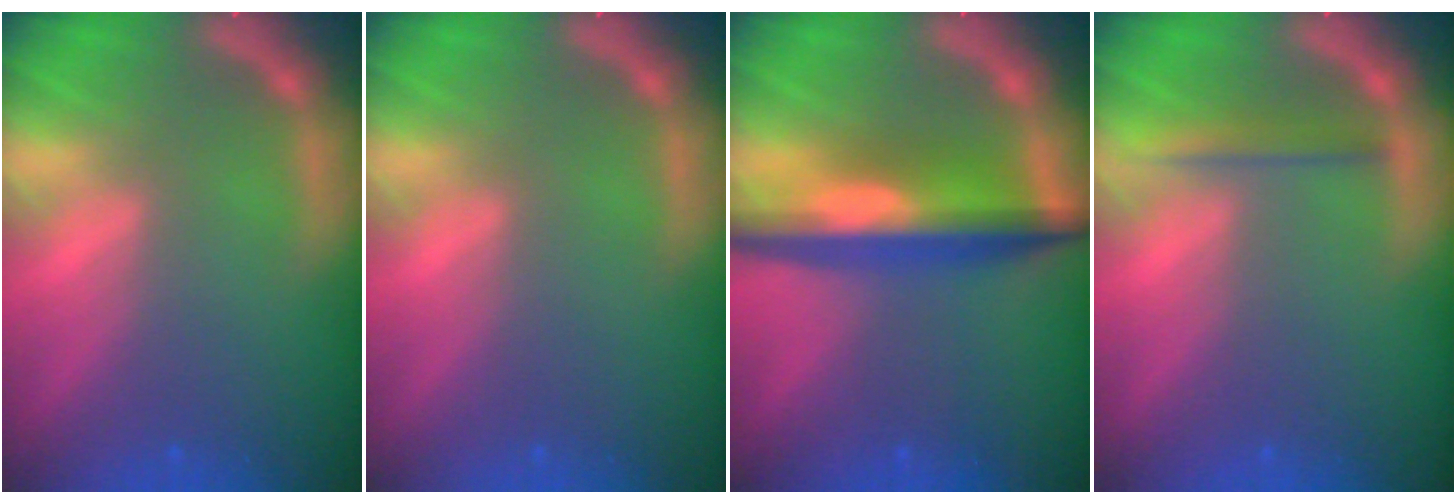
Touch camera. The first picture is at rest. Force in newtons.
{"total": 0.0}
{"total": 7.4}
{"total": 2.0}